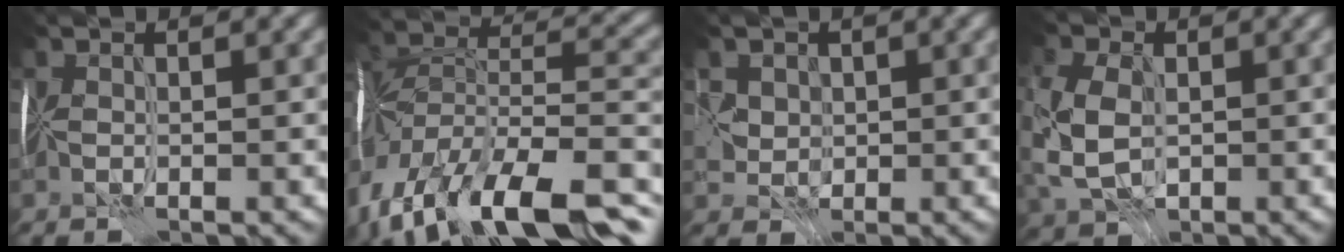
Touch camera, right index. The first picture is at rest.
{"total": 16.5, "force": [-10.4, 7.6, 10.3], "torque": [-0.201, -0.003, -0.167]}
{"total": 1.9, "force": [0.8, 1.7, -0.3], "torque": [-0.005, 0.008, 0.010]}
{"total": 6.3, "force": [-0.4, 5.0, 3.8], "torque": [-0.130, -0.001, 0.002]}